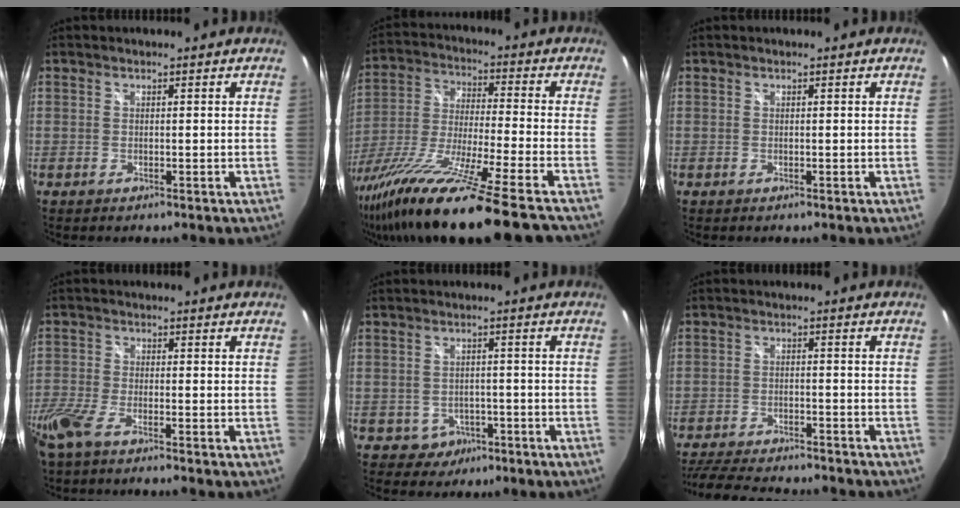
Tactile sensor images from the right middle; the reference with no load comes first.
{"total": 21.6, "force": [-16.8, -1.9, 13.5], "torque": [-0.247, -0.072, -0.290]}
{"total": 0.0}
{"total": 7.8, "force": [-5.9, 1.4, 4.9], "torque": [-0.125, -0.030, -0.117]}
{"total": 4.1, "force": [-1.6, 3.6, 1.0], "torque": [-0.034, 0.005, -0.014]}
{"total": 14.2, "force": [-12.6, 2.5, 6.2], "torque": [-0.131, -0.028, -0.195]}